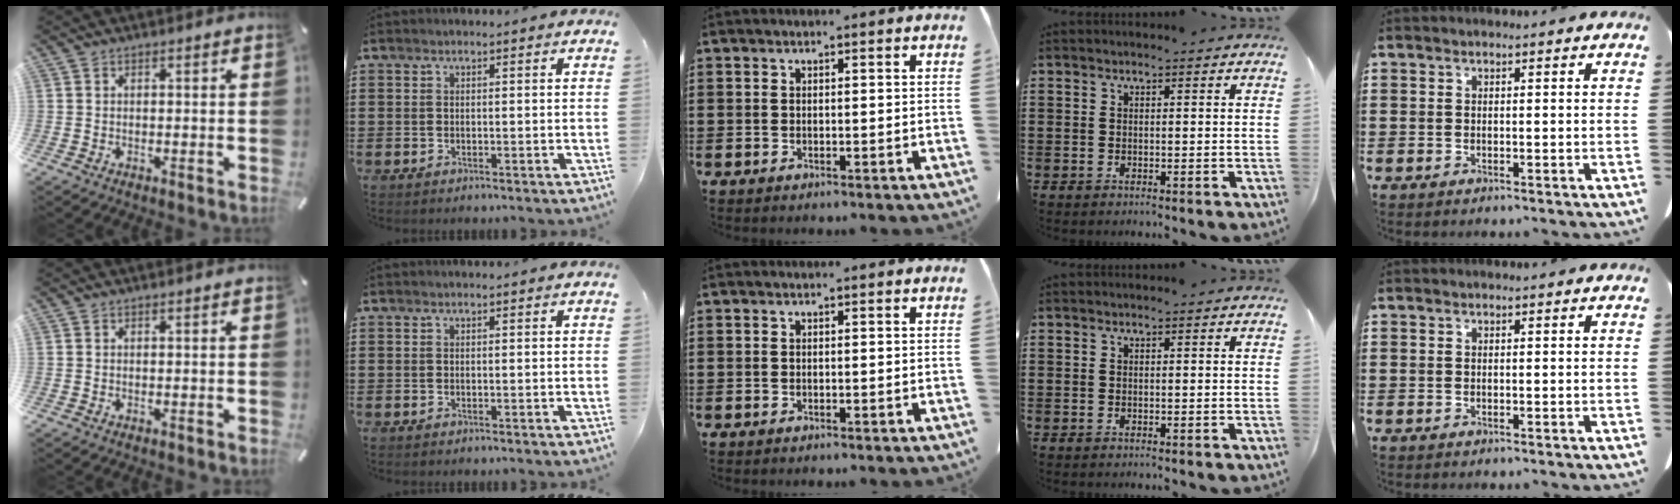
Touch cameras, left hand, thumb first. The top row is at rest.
{}